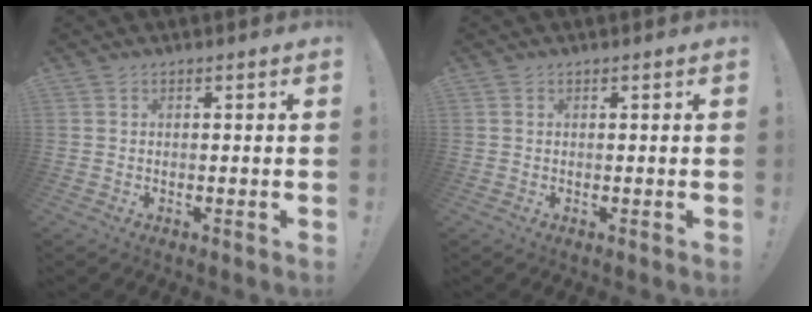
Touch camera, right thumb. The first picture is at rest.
{"total": 0.0}